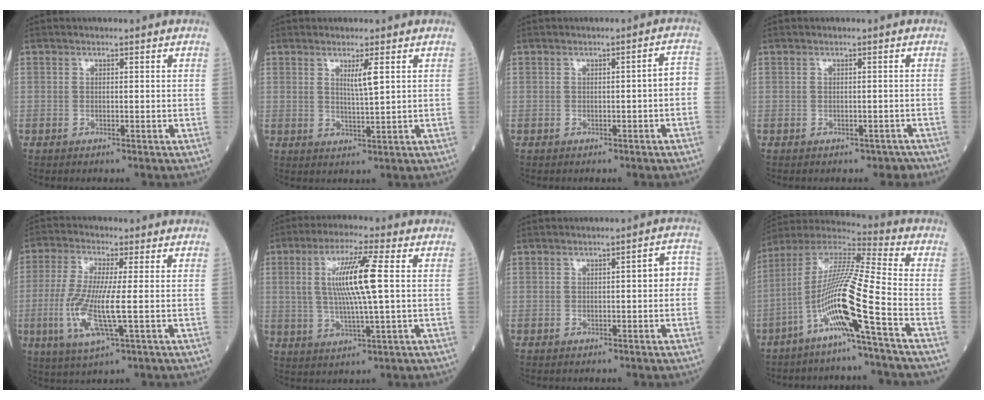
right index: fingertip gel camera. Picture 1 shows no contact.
{"total": 3.3, "force": [1.3, -0.3, 3.0], "torque": [-0.057, -0.006, 0.025]}
{"total": 2.4, "force": [-0.6, 0.3, 2.3], "torque": [-0.022, 0.008, -0.011]}
{"total": 2.1, "force": [-1.7, 1.3, 0.1], "torque": [0.001, 0.009, -0.023]}
{"total": 10.3, "force": [-1.9, 1.0, 10.1], "torque": [-0.225, -0.017, -0.041]}
{"total": 10.6, "force": [1.6, 0.2, 10.5], "torque": [-0.206, 0.004, 0.029]}
{"total": 3.3, "force": [-0.2, 0.9, 3.2], "torque": [-0.034, 0.016, -0.006]}
{"total": 14.4, "force": [-6.0, -1.2, 13.1], "torque": [-0.261, 0.000, -0.124]}